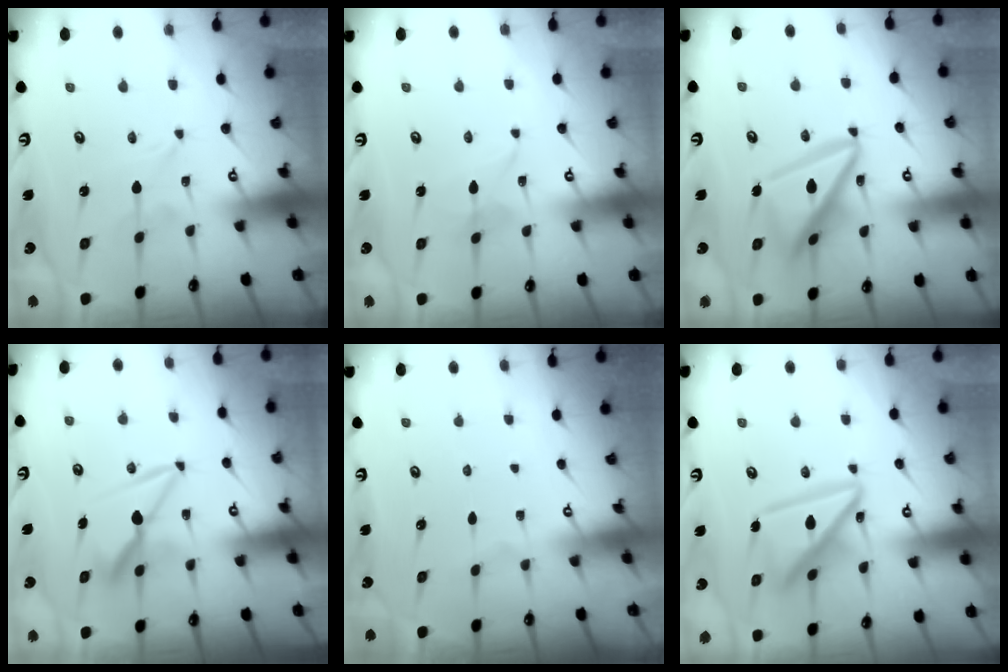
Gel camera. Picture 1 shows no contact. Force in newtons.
{"total": 2.0, "press": 2.0, "slide": 0.1}
{"total": 15.3, "press": 15.2, "slide": 1.6}
{"total": 8.7, "press": 8.7, "slide": 0.5}
{"total": 0.0}
{"total": 15.0, "press": 14.9, "slide": 1.6}